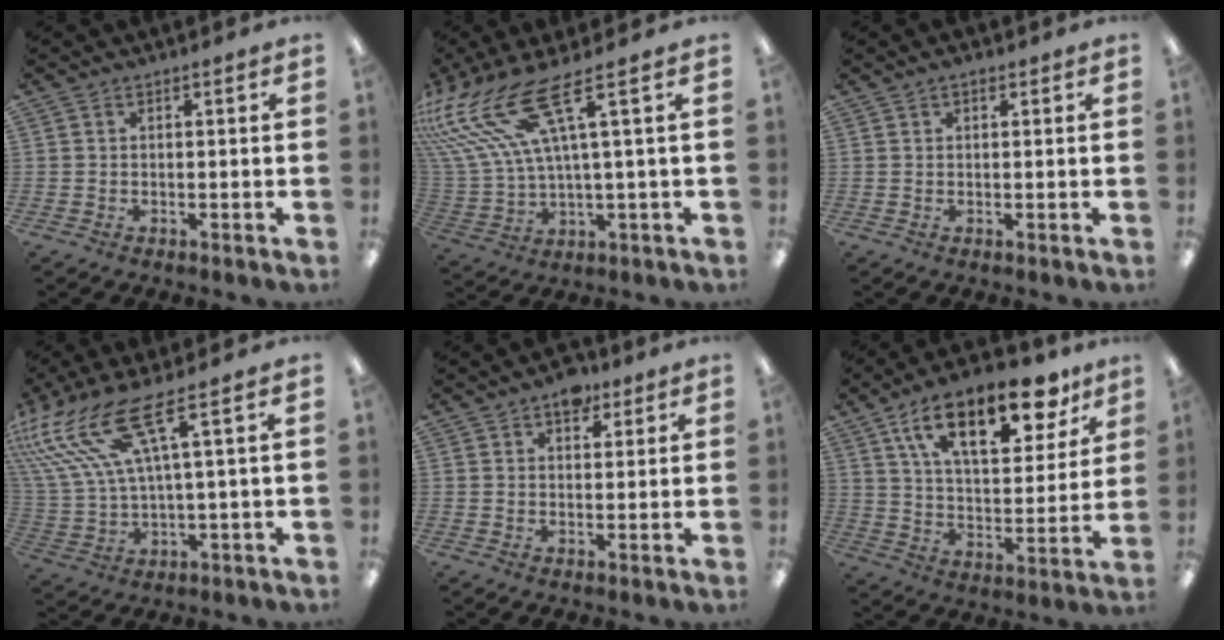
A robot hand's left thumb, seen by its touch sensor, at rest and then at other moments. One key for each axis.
{"total": 17.1, "fx": 9.5, "fy": 5.3, "fz": 13.2, "tx": -0.299, "ty": -0.048, "tz": 0.164}
{"total": 1.1, "fx": 0.7, "fy": 0.4, "fz": 0.7, "tx": -0.007, "ty": -0.002, "tz": 0.010}
{"total": 17.9, "fx": 8.9, "fy": 5.6, "fz": 14.5, "tx": -0.330, "ty": -0.041, "tz": 0.149}
{"total": 5.1, "fx": 3.3, "fy": 3.0, "fz": 2.5, "tx": -0.016, "ty": -0.011, "tz": 0.053}
{"total": 21.1, "fx": 12.6, "fy": 9.5, "fz": 14.0, "tx": -0.213, "ty": -0.055, "tz": 0.208}